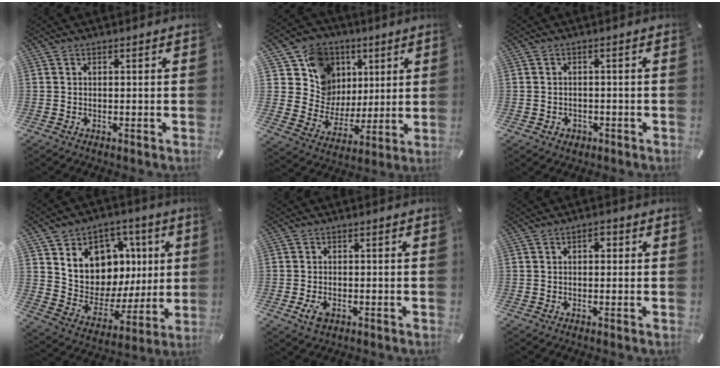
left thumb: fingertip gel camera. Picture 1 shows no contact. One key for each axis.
{"total": 14.5, "fx": 5.7, "fy": 13.1, "fz": 2.3, "tx": -0.039, "ty": -0.041, "tz": 0.123}
{"total": 2.1, "fx": -0.7, "fy": 1.9, "fz": 0.4, "tx": -0.008, "ty": 0.005, "tz": -0.018}
{"total": 11.2, "fx": 3.4, "fy": 10.2, "fz": 3.2, "tx": -0.047, "ty": -0.047, "tz": 0.073}
{"total": 3.0, "fx": -1.2, "fy": 2.0, "fz": 1.9, "tx": -0.054, "ty": -0.002, "tz": -0.026}
{"total": 1.9, "fx": 0.3, "fy": 1.3, "fz": 1.3, "tx": -0.020, "ty": 0.006, "tz": 0.000}